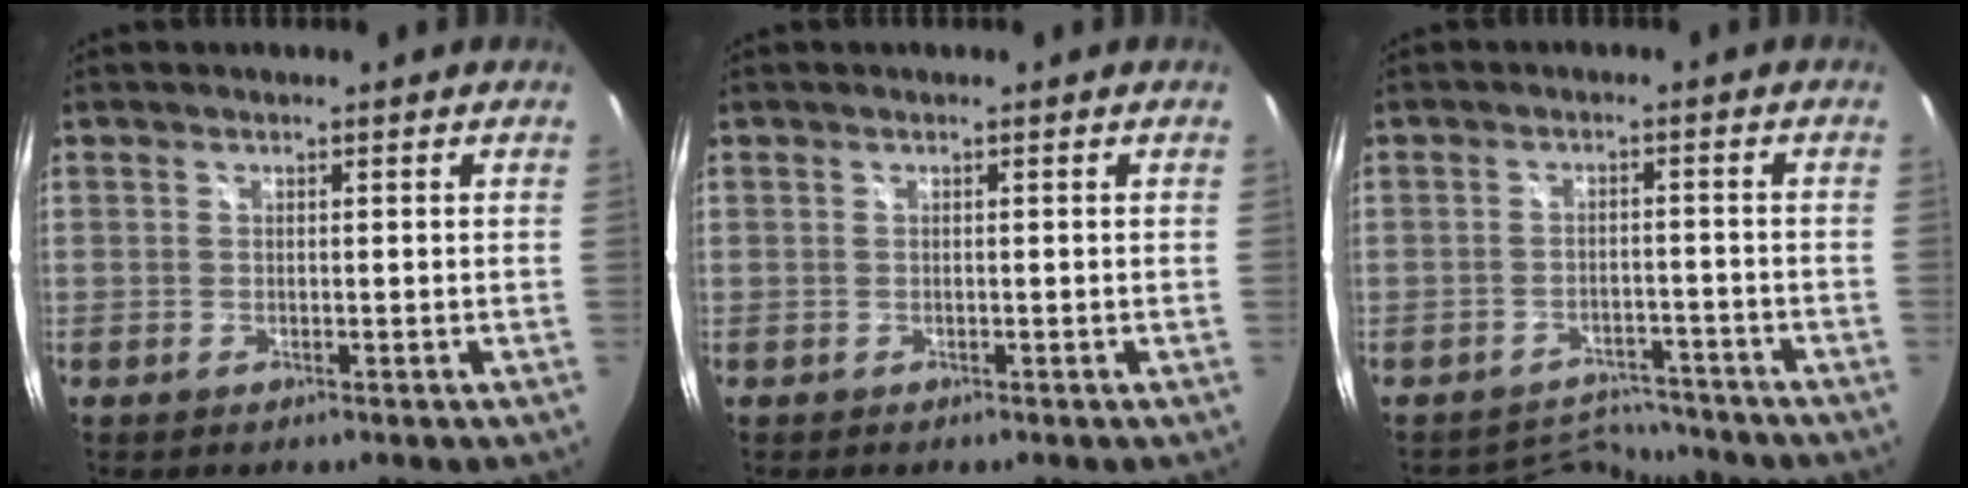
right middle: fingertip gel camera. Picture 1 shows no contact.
{"total": 0.0}
{"total": 5.8, "force": [-5.6, 1.0, -1.0], "torque": [0.005, 0.011, -0.088]}